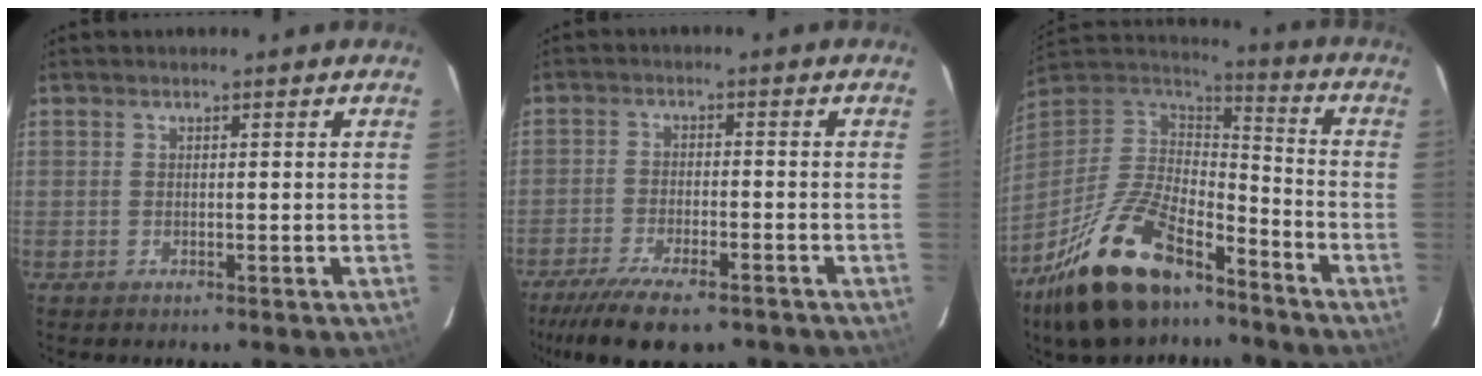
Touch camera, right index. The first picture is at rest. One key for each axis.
{"total": 13.5, "fx": -10.4, "fy": 3.9, "fz": 7.7, "tx": -0.169, "ty": -0.036, "tz": -0.172}
{"total": 23.5, "fx": -16.1, "fy": 9.7, "fz": 14.0, "tx": -0.293, "ty": -0.018, "tz": -0.278}